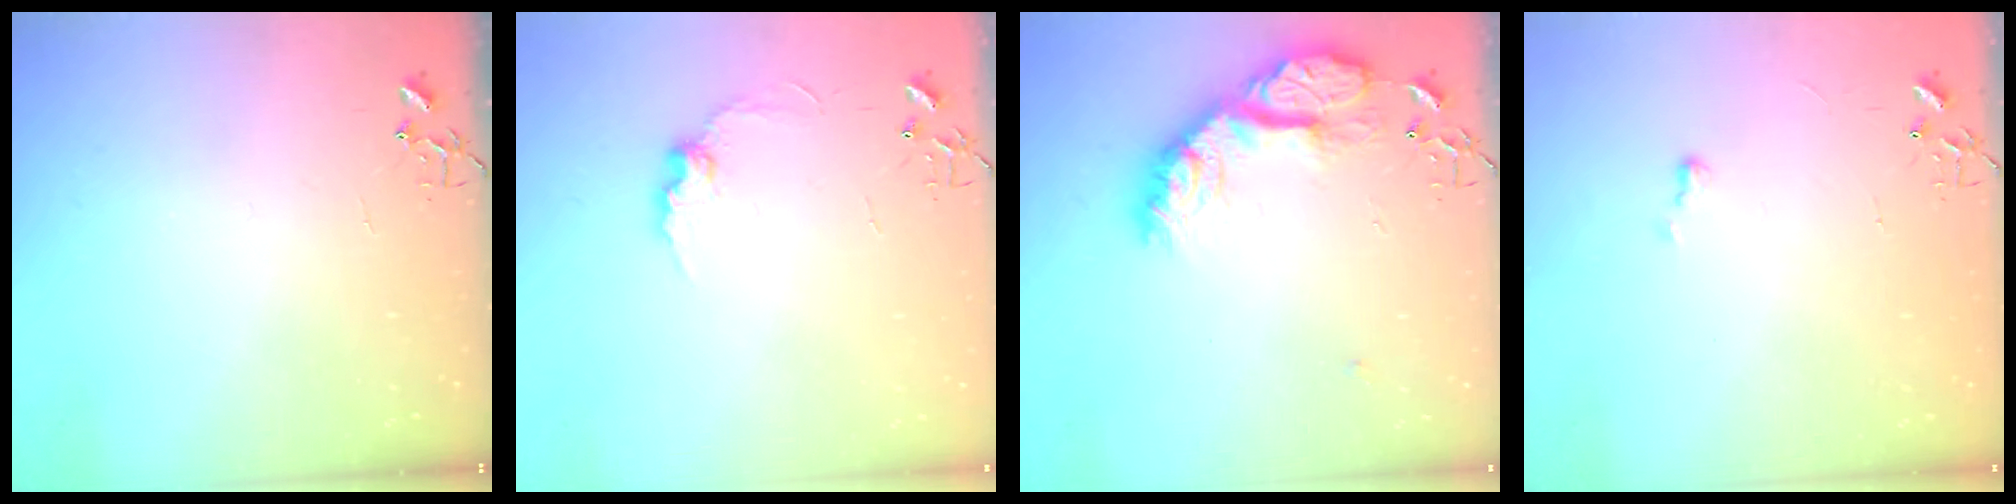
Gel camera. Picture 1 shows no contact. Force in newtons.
{"total": 8.0, "press": 8.0, "slide": 0.5}
{"total": 16.8, "press": 16.8, "slide": 1.4}
{"total": 3.4, "press": 3.4, "slide": 0.5}